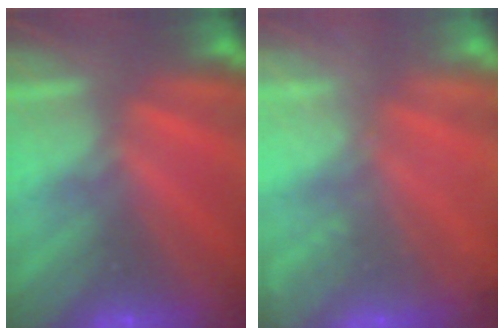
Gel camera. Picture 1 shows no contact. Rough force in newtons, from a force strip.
{"total": 2.4}